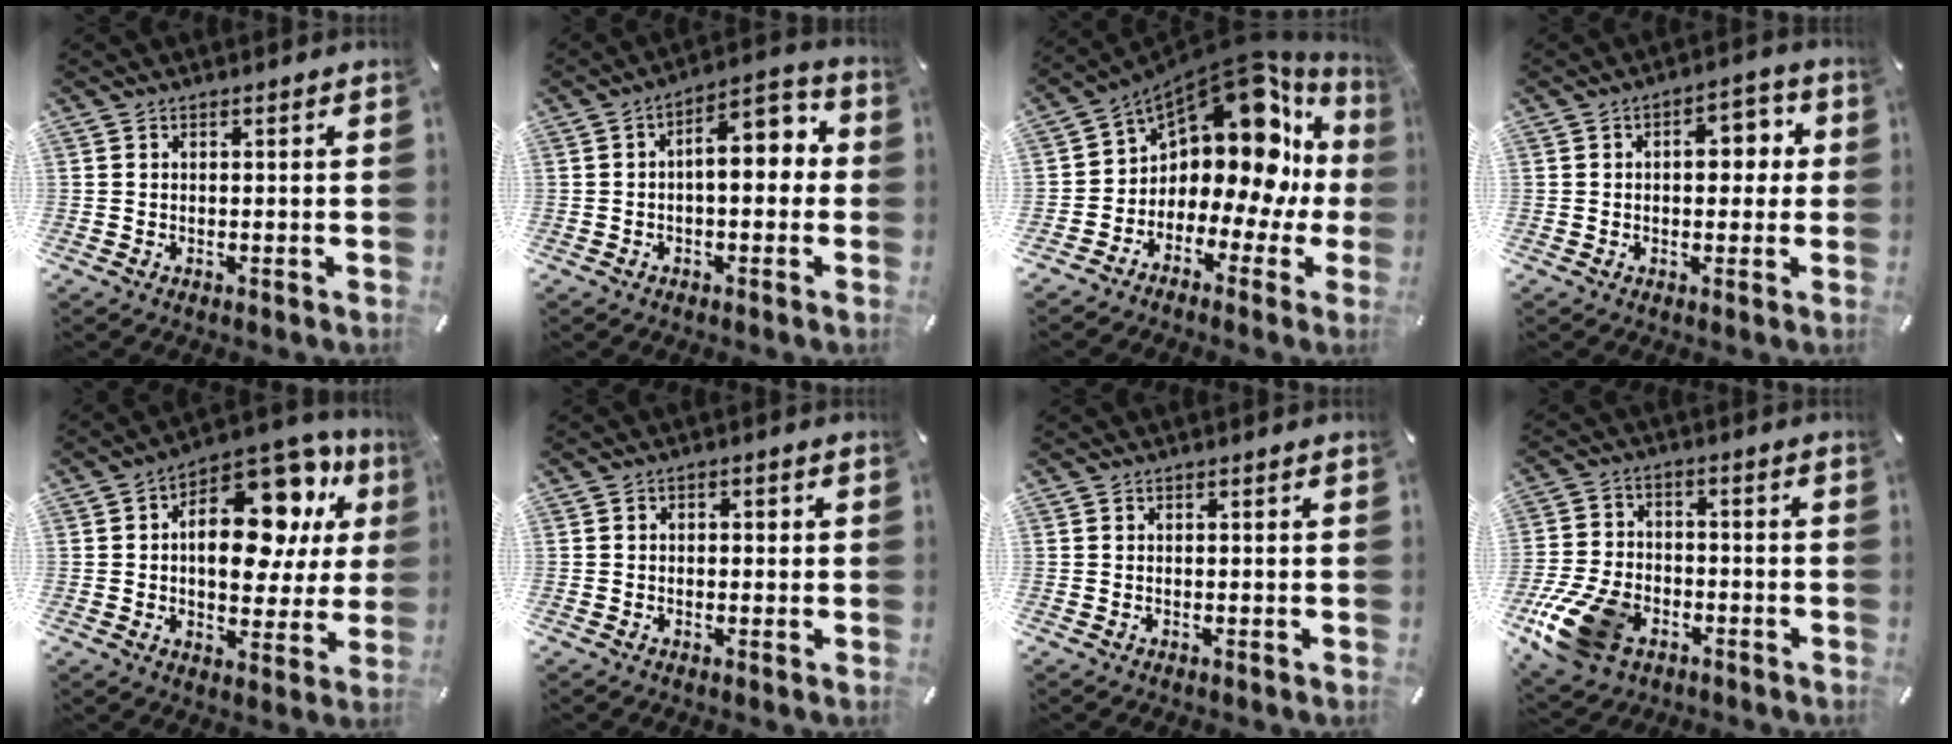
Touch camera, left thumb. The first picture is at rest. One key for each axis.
{"total": 9.7, "fx": 0.8, "fy": 4.7, "fz": 8.4, "tx": -0.116, "ty": -0.007, "tz": 0.006}
{"total": 15.1, "fx": 7.4, "fy": 8.5, "fz": 10.1, "tx": -0.171, "ty": -0.083, "tz": 0.112}
{"total": 7.3, "fx": 0.9, "fy": 4.3, "fz": 5.8, "tx": -0.067, "ty": -0.002, "tz": 0.003}
{"total": 20.4, "fx": 6.8, "fy": 12.1, "fz": 15.0, "tx": -0.196, "ty": -0.045, "tz": 0.113}
{"total": 1.7, "fx": -0.5, "fy": 1.3, "fz": 0.9, "tx": -0.016, "ty": 0.008, "tz": -0.012}
{"total": 0.0}
{"total": 14.3, "fx": -6.7, "fy": 9.4, "fz": 8.4, "tx": -0.177, "ty": 0.036, "tz": -0.117}